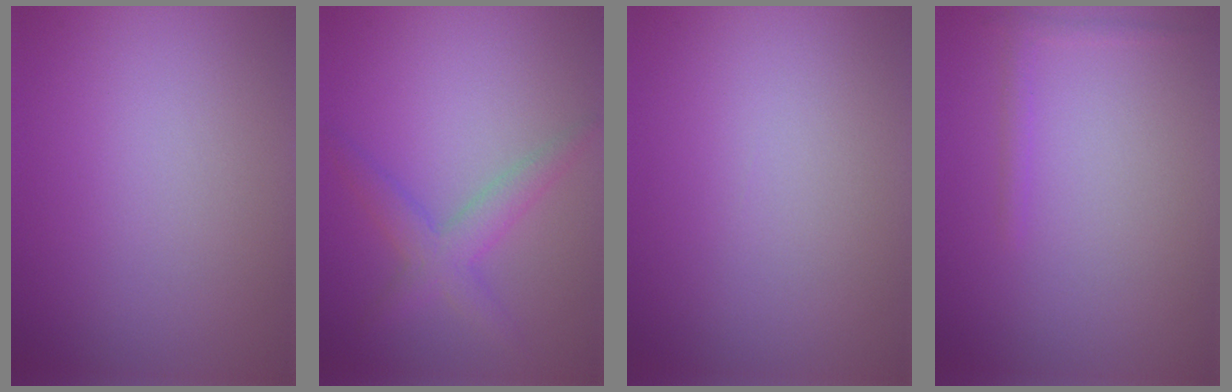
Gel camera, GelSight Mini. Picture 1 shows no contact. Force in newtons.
{"total": 2.9, "press": 2.9, "slide": 0.1}
{"total": 0.0}
{"total": 0.8, "press": 0.8, "slide": 0.1}